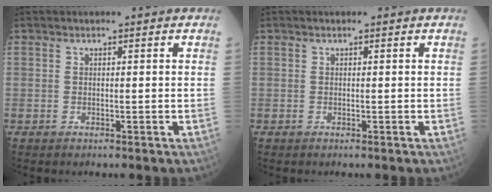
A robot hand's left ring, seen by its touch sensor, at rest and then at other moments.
{"total": 0.0}